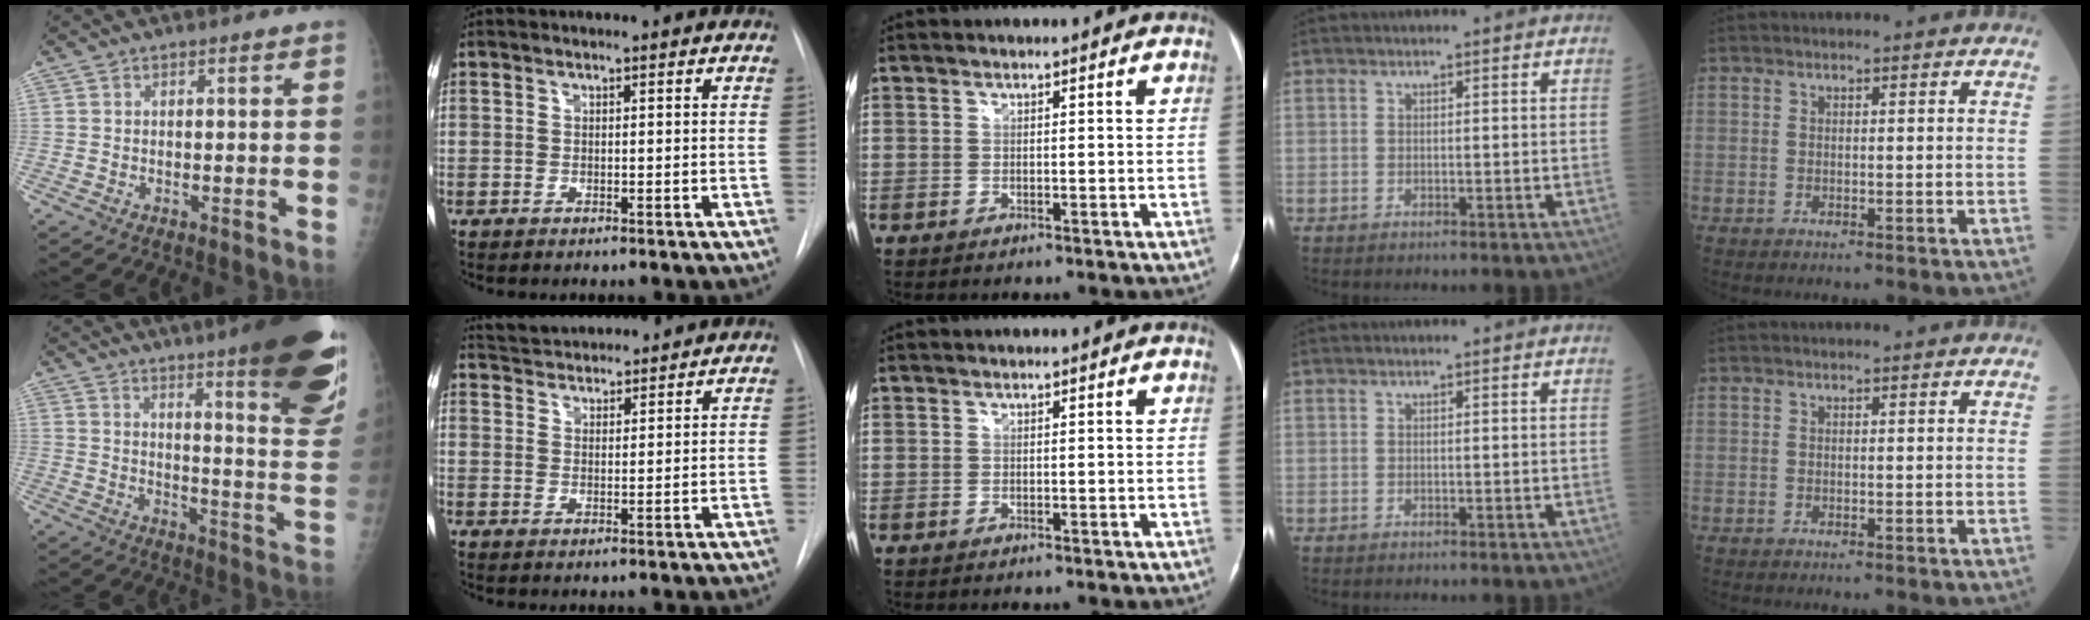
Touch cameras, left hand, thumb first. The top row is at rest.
{"thumb": {"total": 25.1, "force": [16.0, 3.5, 19.0], "torque": [-0.217, -0.085, 0.209]}, "index": {"total": 6.4, "force": [6.2, 0.9, 1.4], "torque": [-0.028, 0.027, 0.097]}}